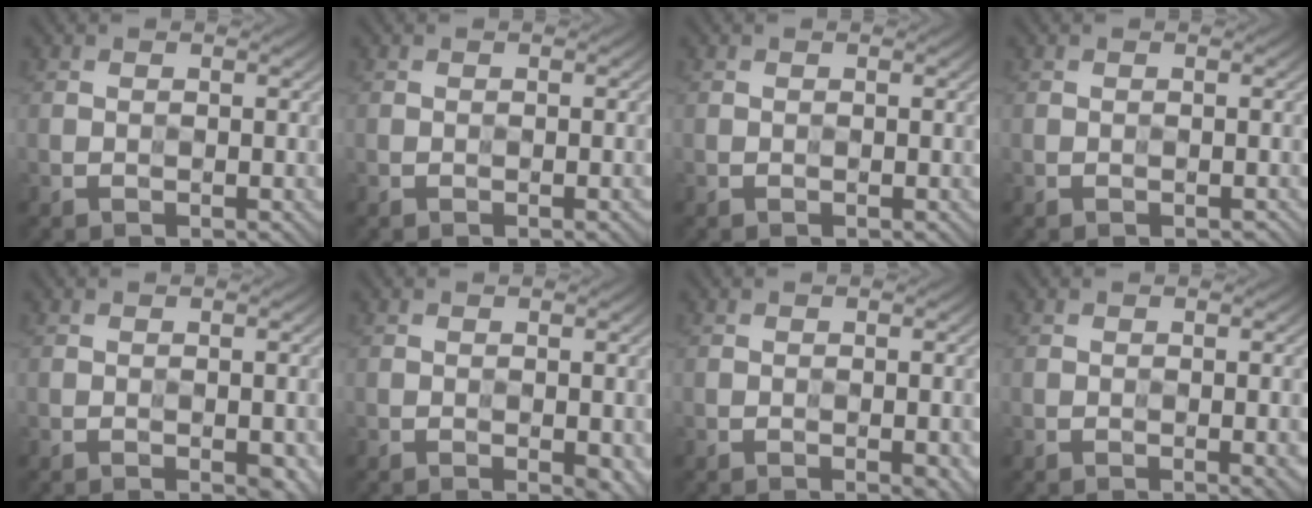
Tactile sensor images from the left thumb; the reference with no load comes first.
{"total": 0.8, "force": [-0.5, 0.1, 0.6], "torque": [-0.004, 0.002, -0.005]}
{"total": 0.0}
{"total": 0.9, "force": [-0.6, 0.4, 0.4], "torque": [-0.001, -0.003, -0.003]}
{"total": 4.3, "force": [-1.9, 2.2, 3.2], "torque": [-0.030, -0.017, -0.015]}
{"total": 4.9, "force": [-2.0, 2.3, 3.8], "torque": [-0.038, -0.015, -0.013]}
{"total": 4.8, "force": [-2.1, 2.1, 3.7], "torque": [-0.031, -0.016, -0.014]}
{"total": 3.8, "force": [-1.4, 1.5, 3.2], "torque": [-0.028, -0.010, -0.009]}